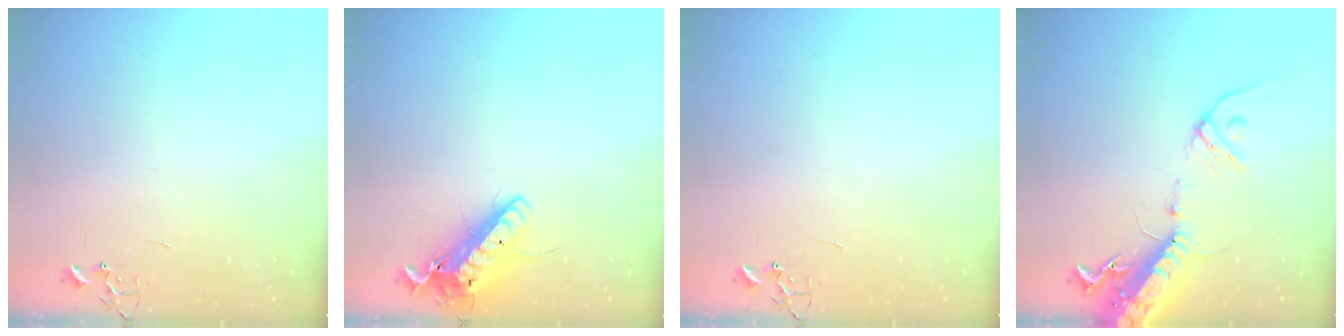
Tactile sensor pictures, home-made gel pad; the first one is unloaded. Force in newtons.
{"total": 15.6, "press": 15.4, "slide": 2.8}
{"total": 0.0}
{"total": 16.2, "press": 15.8, "slide": 3.4}